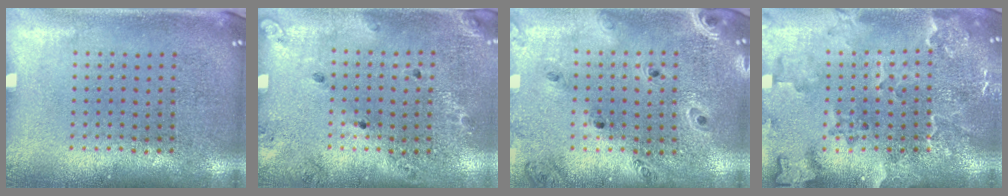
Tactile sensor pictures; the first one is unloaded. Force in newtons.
{"total": 1.3, "press": 1.2, "slide": 0.6}
{"total": 0.8, "press": 0.8, "slide": 0.1}
{"total": 2.4, "press": 2.2, "slide": 1.0}